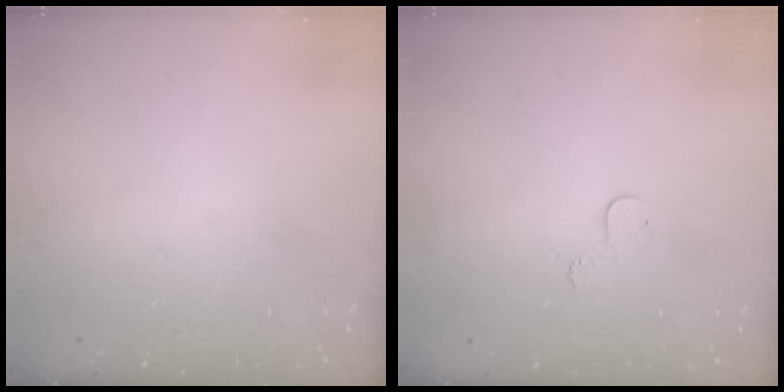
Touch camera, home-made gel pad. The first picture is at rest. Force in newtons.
{"total": 4.8, "press": 4.8, "slide": 0.5}